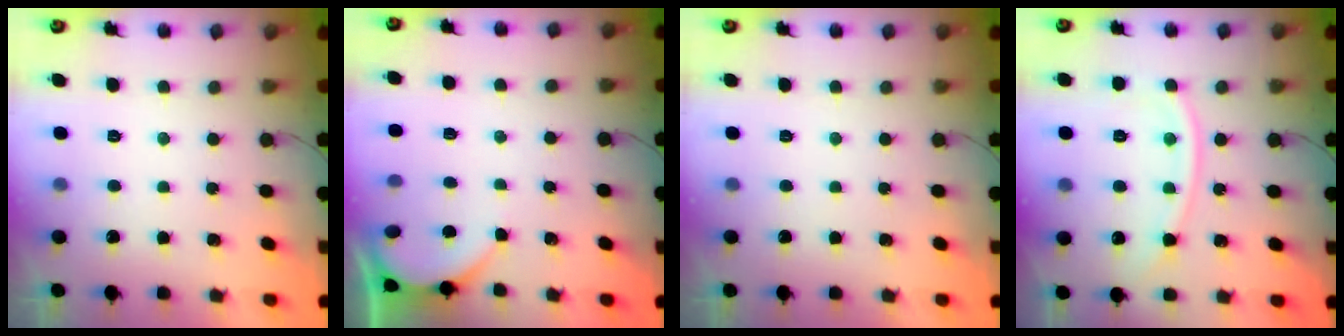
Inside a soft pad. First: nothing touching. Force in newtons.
{"total": 2.7, "press": 2.7, "slide": 0.1}
{"total": 0.0}
{"total": 11.6, "press": 11.5, "slide": 1.3}